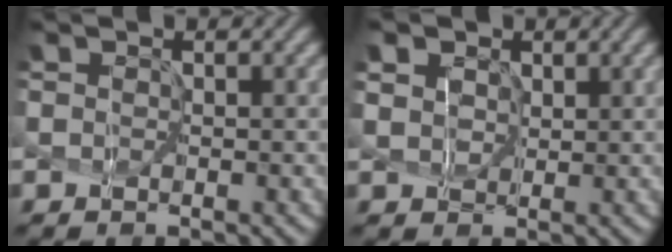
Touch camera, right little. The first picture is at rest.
{"total": 6.9, "force": [3.6, 4.9, 3.2], "torque": [-0.074, 0.021, 0.040]}